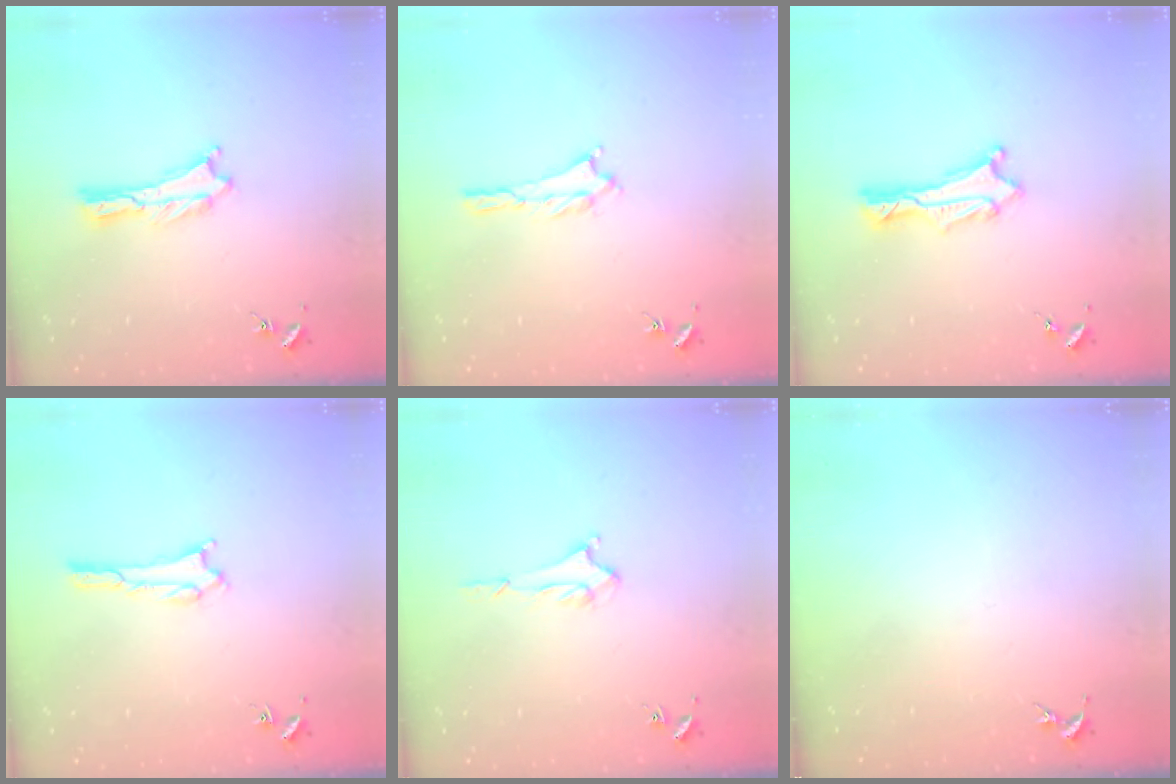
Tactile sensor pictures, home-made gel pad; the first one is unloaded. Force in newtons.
{"total": 1.4, "press": 1.4, "slide": 0.3}
{"total": 1.3, "press": 1.2, "slide": 0.1}
{"total": 1.6, "press": 1.6, "slide": 0.1}
{"total": 1.7, "press": 1.6, "slide": 0.4}
{"total": 0.0}